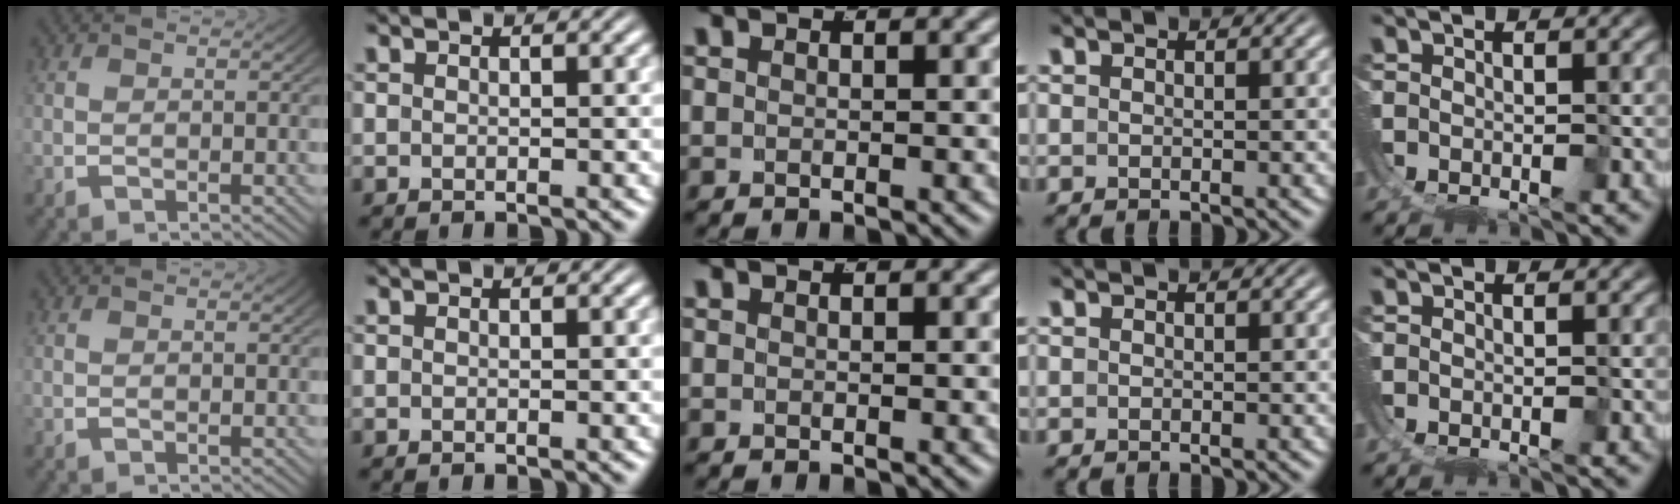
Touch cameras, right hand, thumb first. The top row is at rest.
{}